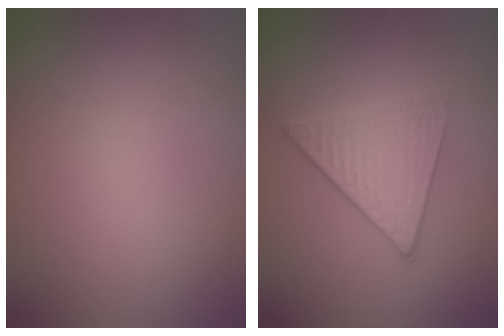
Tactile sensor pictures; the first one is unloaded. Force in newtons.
{"total": 3.8, "press": 3.3, "slide": 2.0}